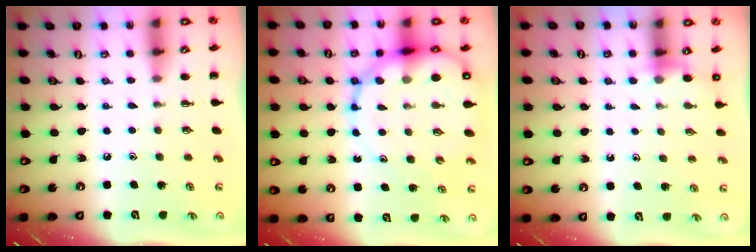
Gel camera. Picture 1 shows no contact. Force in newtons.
{"total": 18.1, "press": 17.5, "slide": 4.5}
{"total": 3.6, "press": 3.5, "slide": 1.0}